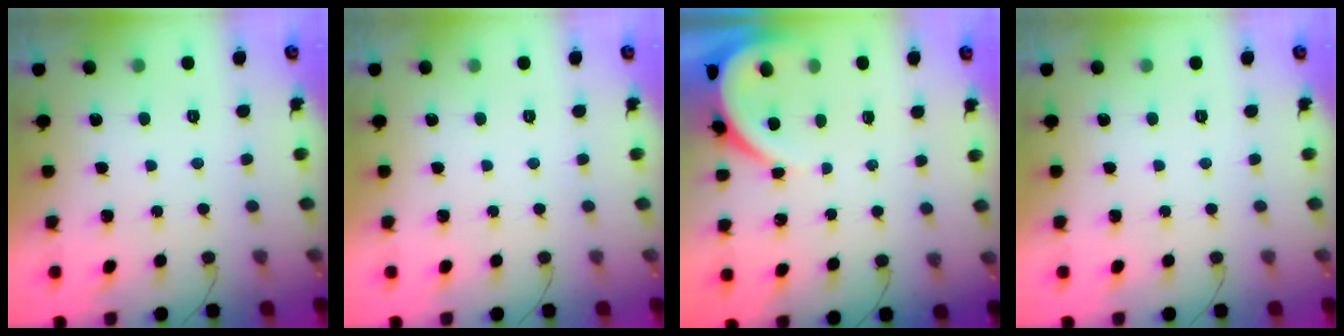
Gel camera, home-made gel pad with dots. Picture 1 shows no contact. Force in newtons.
{"total": 0.0}
{"total": 4.1, "press": 4.1, "slide": 0.5}
{"total": 0.0}